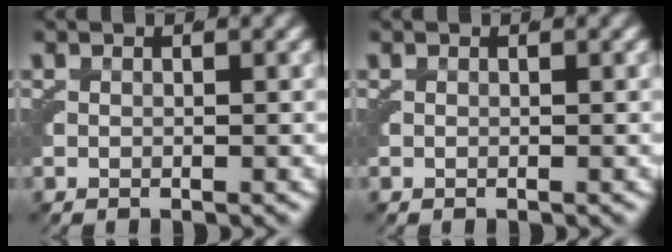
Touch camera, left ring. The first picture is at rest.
{"total": 0.0}